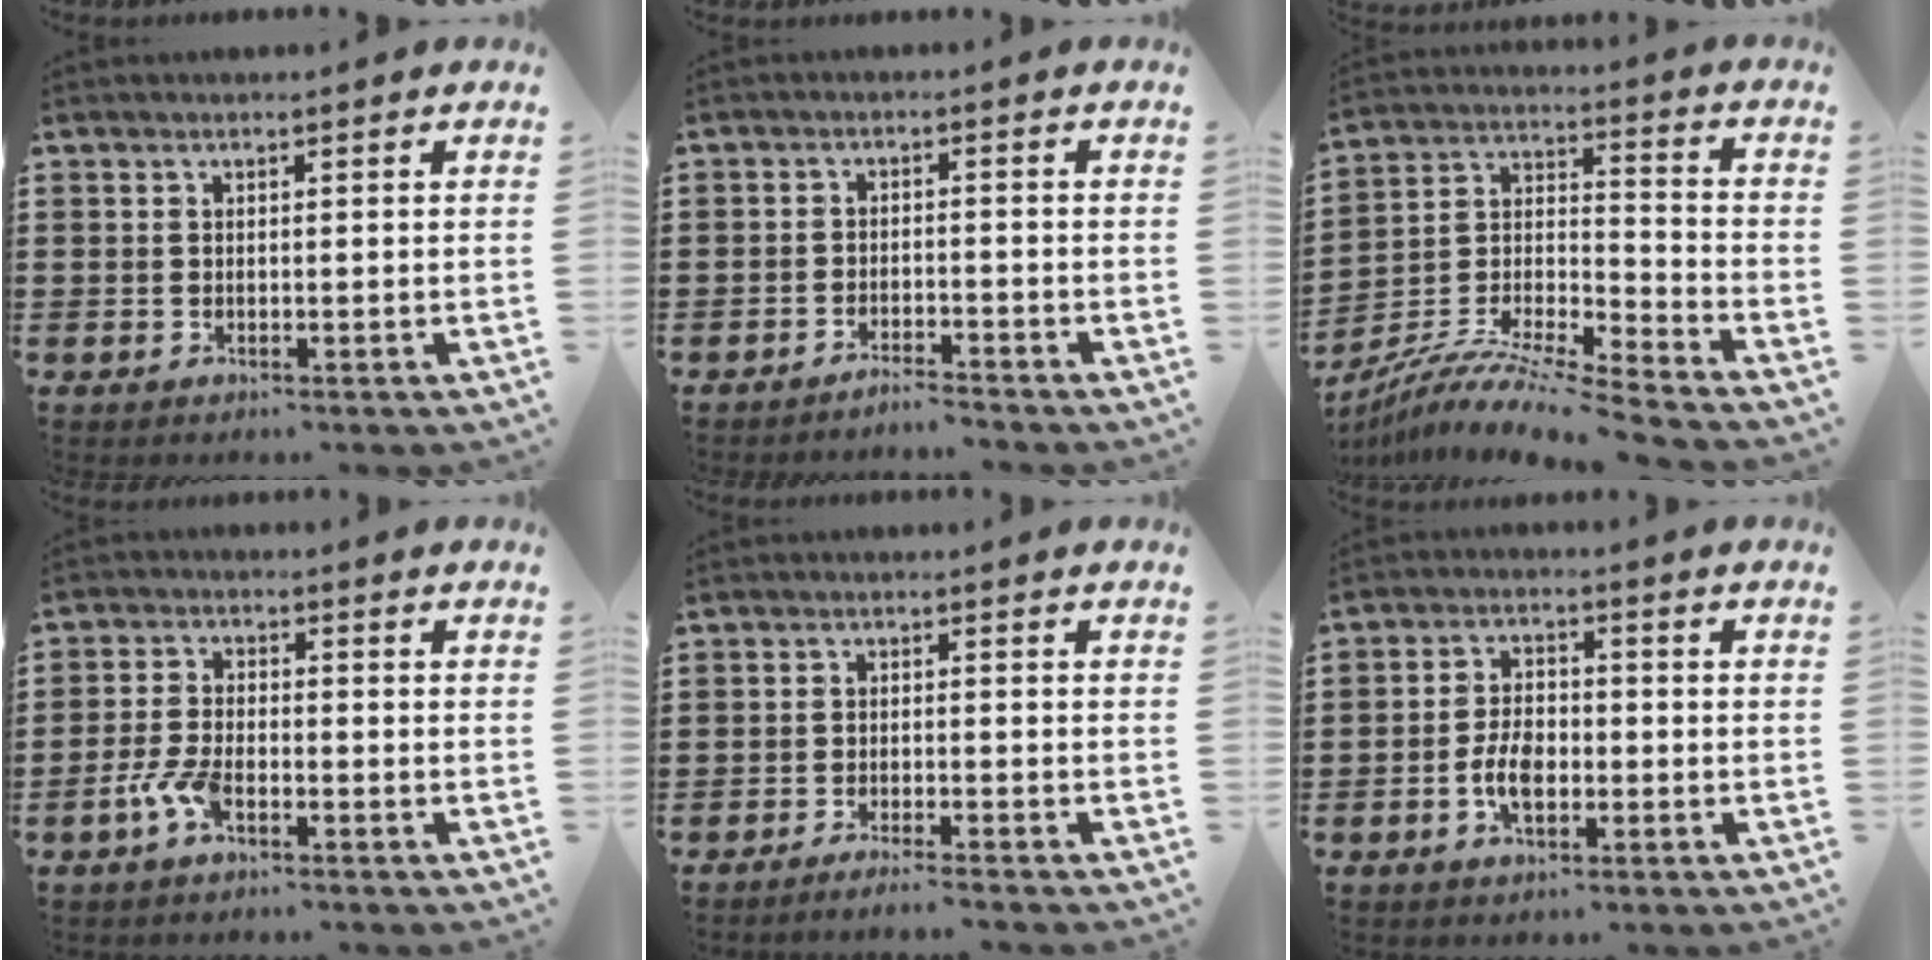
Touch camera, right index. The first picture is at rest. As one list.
[{"total": 2.2, "force": [-2.2, -0.1, 0.1], "torque": [-0.006, 0.004, -0.046]}, {"total": 9.0, "force": [-8.4, 0.4, 3.3], "torque": [-0.064, 0.002, -0.170]}, {"total": 4.7, "force": [-2.5, 1.8, 3.5], "torque": [-0.093, -0.003, -0.055]}, {"total": 2.0, "force": [-1.9, -0.4, 0.5], "torque": [-0.008, 0.001, -0.039]}, {"total": 5.4, "force": [-1.6, 3.0, 4.3], "torque": [-0.097, 0.002, -0.034]}]